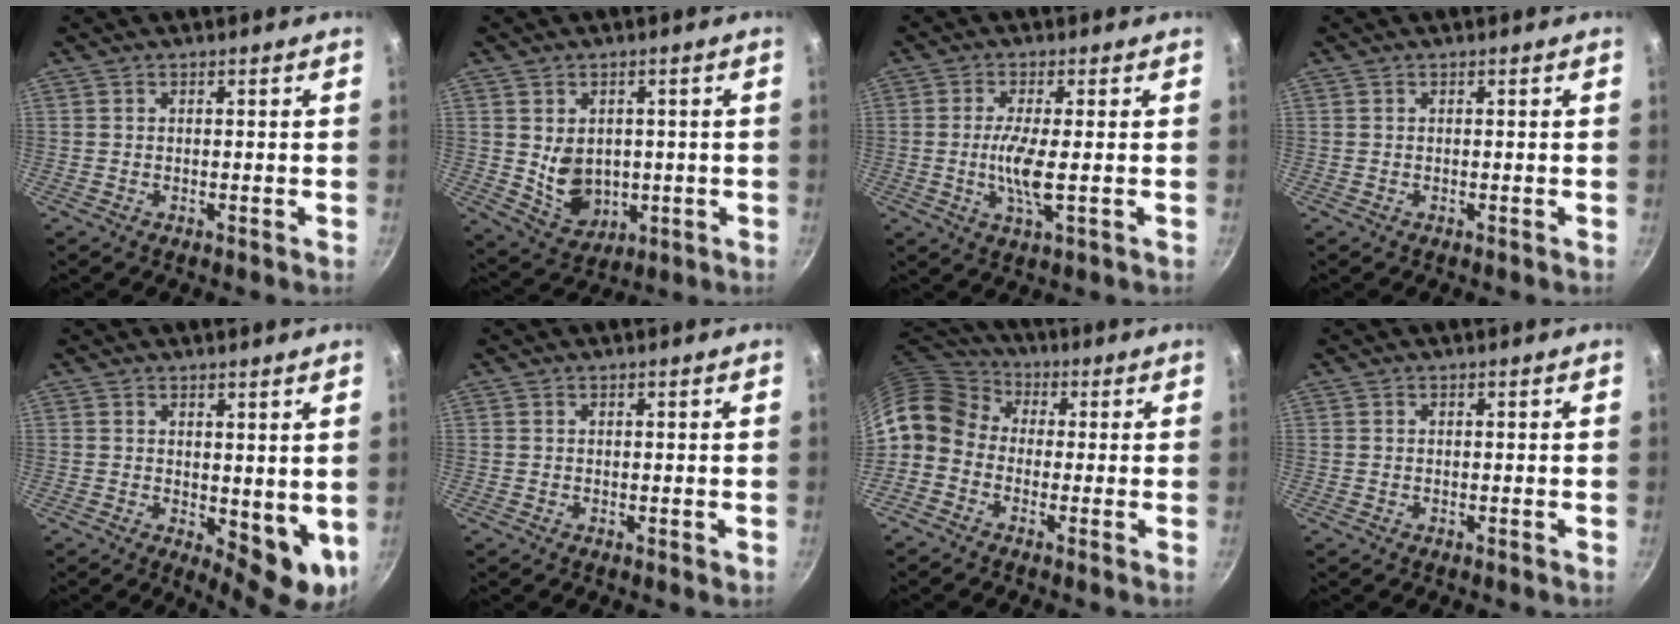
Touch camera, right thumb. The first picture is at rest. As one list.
[{"total": 8.3, "force": [0.2, 6.6, 5.2], "torque": [-0.063, -0.015, 0.022]}, {"total": 6.2, "force": [-0.5, 1.1, 6.1], "torque": [-0.133, -0.006, -0.011]}, {"total": 0.0}, {"total": 7.8, "force": [1.3, 3.8, 6.7], "torque": [-0.072, -0.016, 0.028]}, {"total": 0.0}, {"total": 11.9, "force": [-0.4, 9.6, 7.0], "torque": [-0.121, 0.044, -0.031]}, {"total": 0.0}]